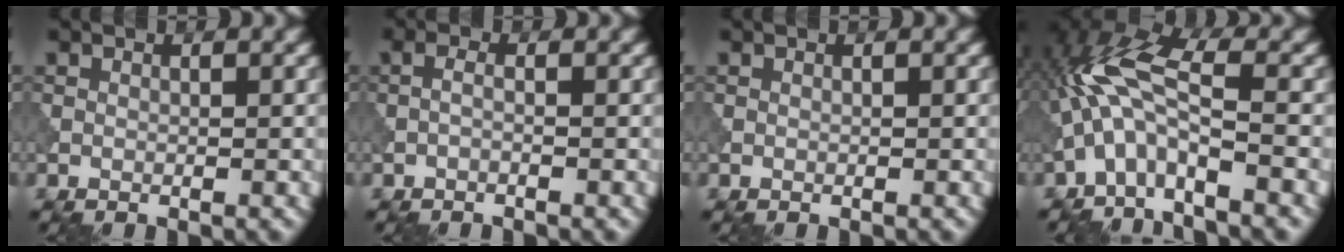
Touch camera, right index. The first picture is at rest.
{"total": 1.0, "force": [-0.6, 0.2, 0.8], "torque": [-0.013, 0.004, -0.017]}
{"total": 0.0}
{"total": 6.8, "force": [-1.5, 2.2, 6.2], "torque": [-0.136, 0.023, -0.044]}